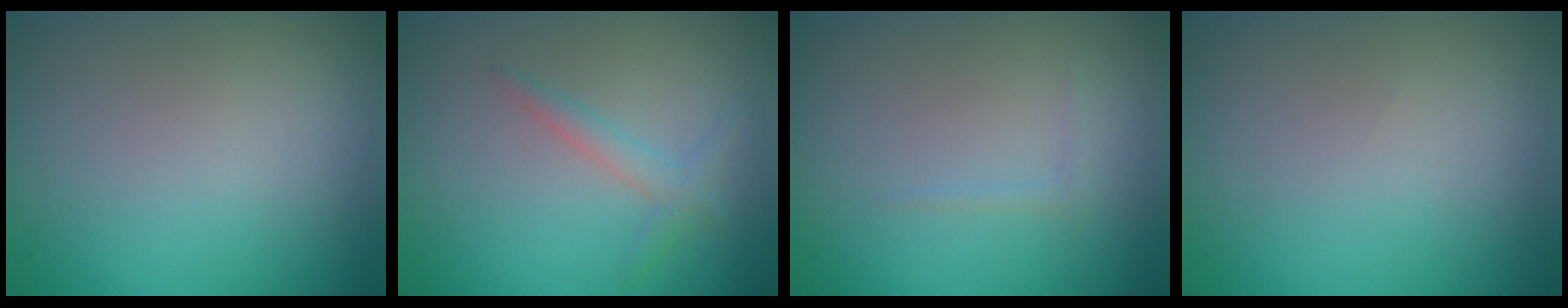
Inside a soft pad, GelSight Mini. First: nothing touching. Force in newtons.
{"total": 1.5, "press": 1.5, "slide": 0.1}
{"total": 0.5, "press": 0.5, "slide": 0.1}
{"total": 0.0}